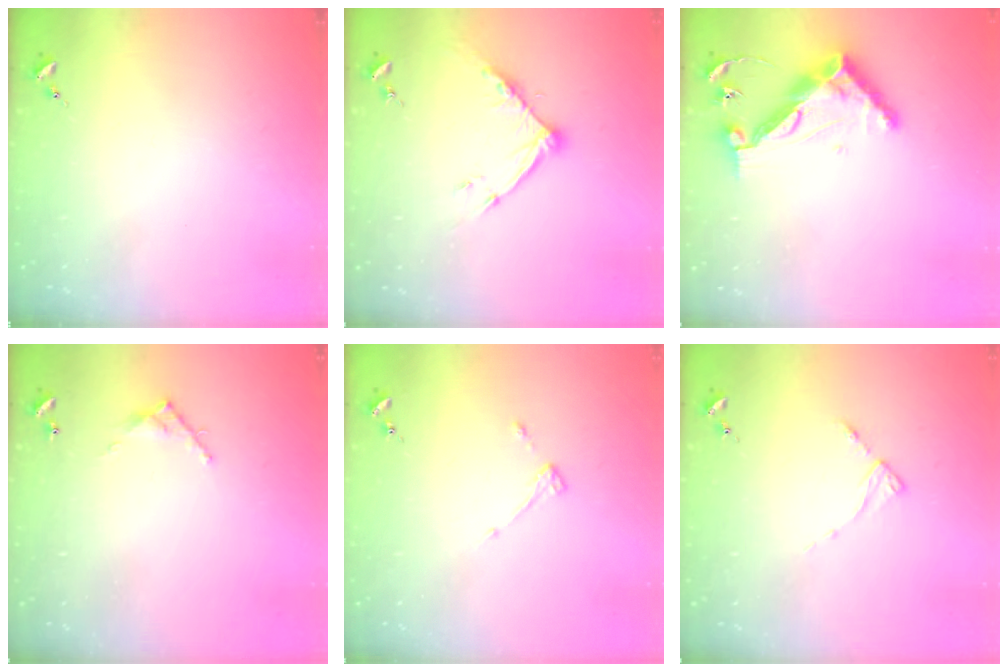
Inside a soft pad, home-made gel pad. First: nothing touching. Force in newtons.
{"total": 10.3, "press": 10.2, "slide": 0.9}
{"total": 13.0, "press": 13.0, "slide": 0.6}
{"total": 5.5, "press": 5.5, "slide": 0.3}
{"total": 2.9, "press": 2.9, "slide": 0.5}
{"total": 2.7, "press": 2.7, "slide": 0.4}